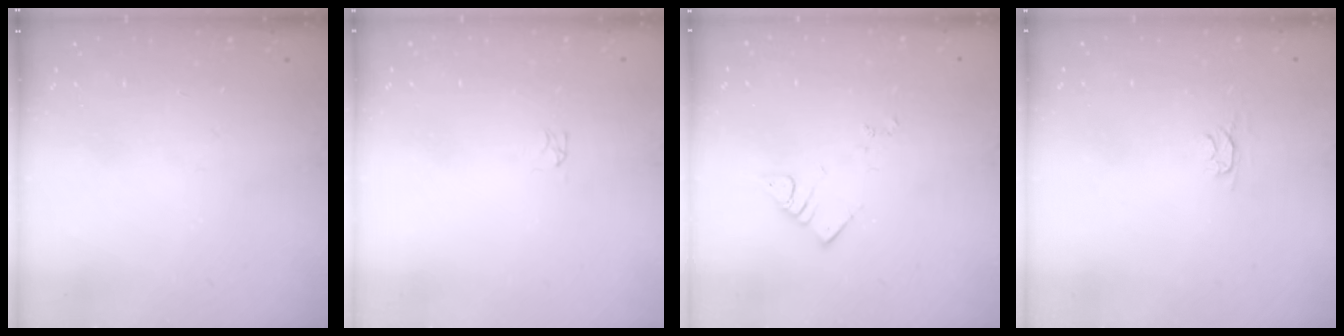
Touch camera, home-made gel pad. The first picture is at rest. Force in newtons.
{"total": 0.0}
{"total": 3.7, "press": 3.7, "slide": 0.4}
{"total": 2.4, "press": 2.3, "slide": 0.5}